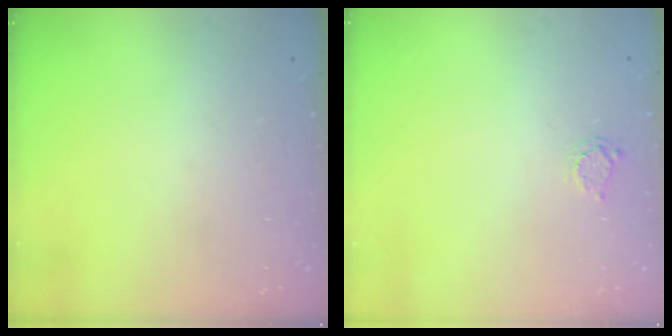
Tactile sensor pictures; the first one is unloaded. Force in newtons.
{"total": 2.5, "press": 2.5, "slide": 0.4}